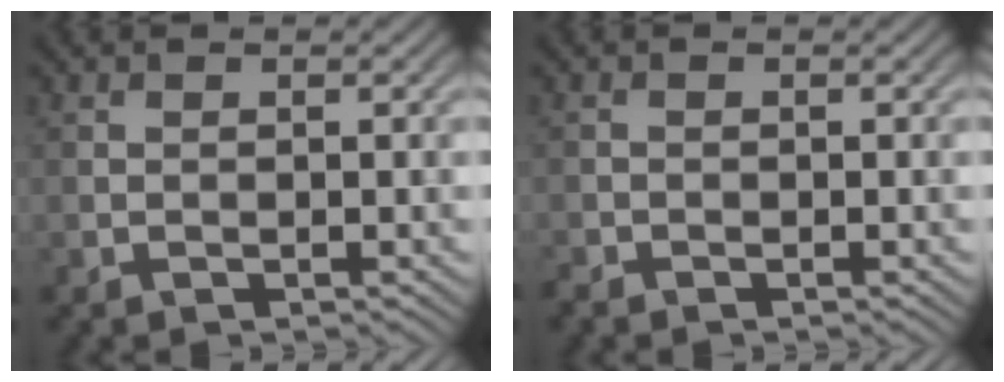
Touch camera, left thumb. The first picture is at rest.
{"total": 1.0, "force": [-0.9, 0.6, 0.1], "torque": [-0.004, -0.004, -0.021]}